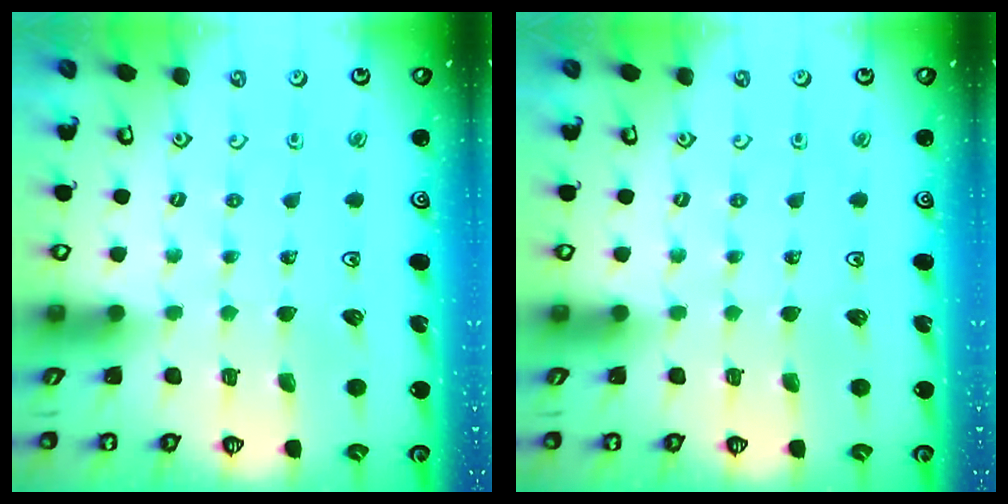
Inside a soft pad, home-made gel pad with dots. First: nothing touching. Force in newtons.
{"total": 0.0}